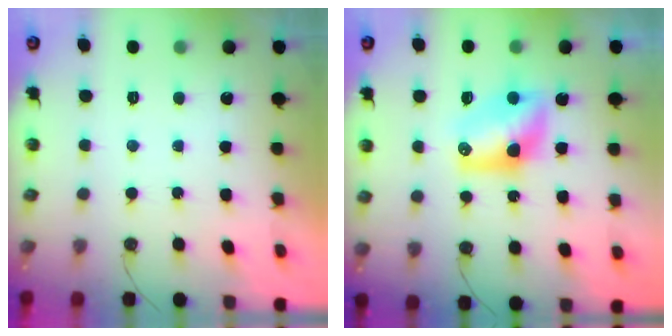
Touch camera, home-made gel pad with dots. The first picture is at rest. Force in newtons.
{"total": 8.5, "press": 8.5, "slide": 0.3}